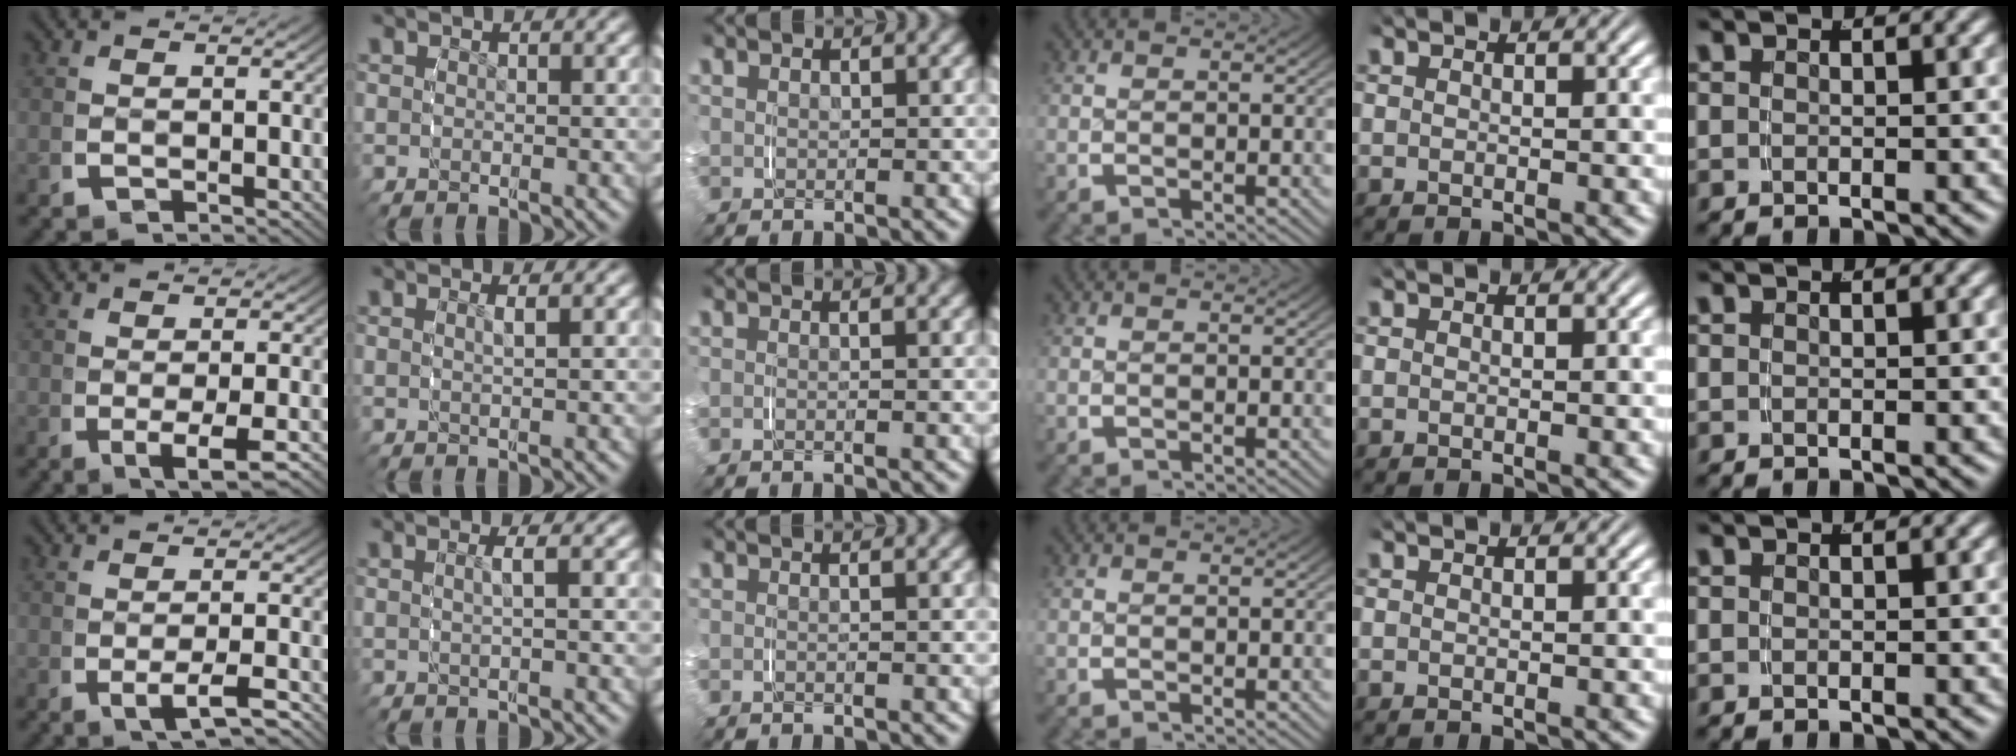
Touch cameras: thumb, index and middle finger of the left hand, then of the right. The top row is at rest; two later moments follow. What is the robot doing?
{"motion": "grasp_and_lifting", "object": "map"}